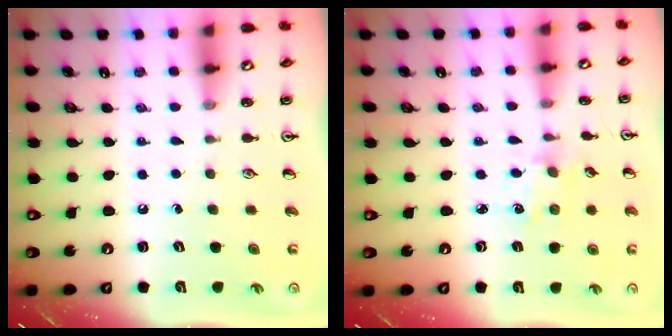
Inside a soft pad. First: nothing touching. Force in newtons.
{"total": 1.9, "press": 1.9, "slide": 0.3}